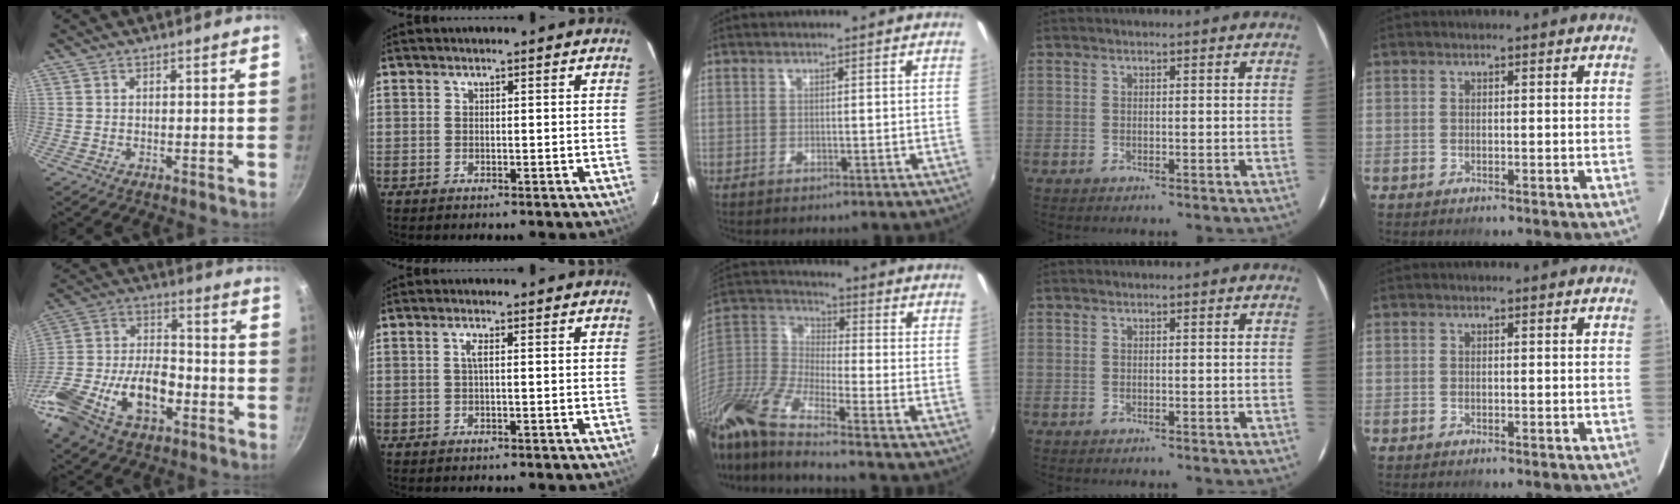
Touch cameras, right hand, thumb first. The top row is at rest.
{"thumb": {"total": 19.5, "force": [-7.9, 10.8, 14.2], "torque": [-0.260, 0.033, -0.157]}, "index": {"total": 1.2, "force": [0.3, 0.0, 1.2], "torque": [-0.022, 0.004, 0.004]}, "middle": {"total": 20.2, "force": [-14.5, 3.4, 13.7], "torque": [-0.272, -0.048, -0.296]}}